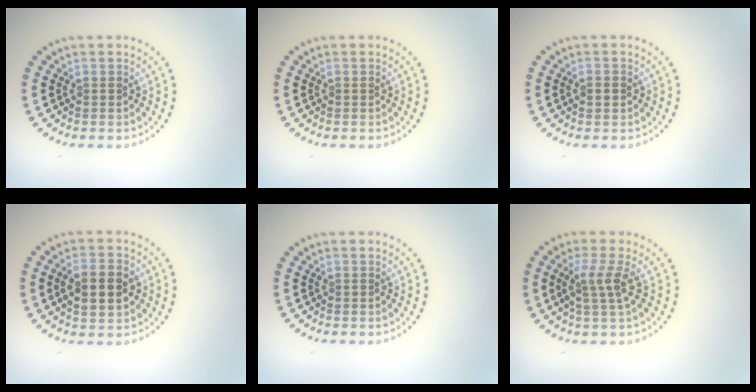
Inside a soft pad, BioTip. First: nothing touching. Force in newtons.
{"total": 0.0}
{"total": 1.5, "press": 1.5, "slide": 0.2}
{"total": 4.5, "press": 4.5, "slide": 0.3}
{"total": 0.0}
{"total": 2.7, "press": 2.1, "slide": 1.7}